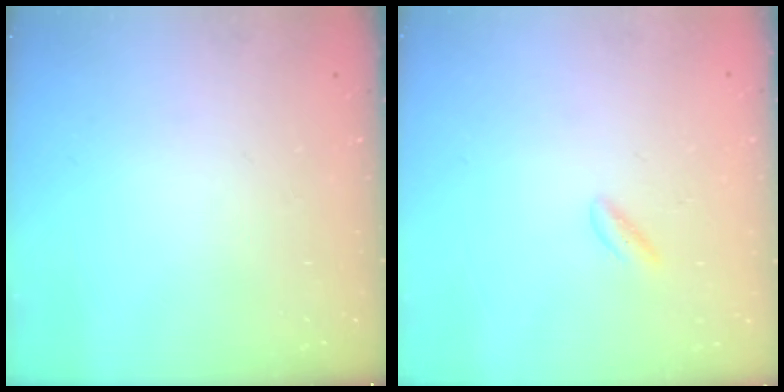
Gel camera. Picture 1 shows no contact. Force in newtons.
{"total": 1.9, "press": 1.8, "slide": 0.8}